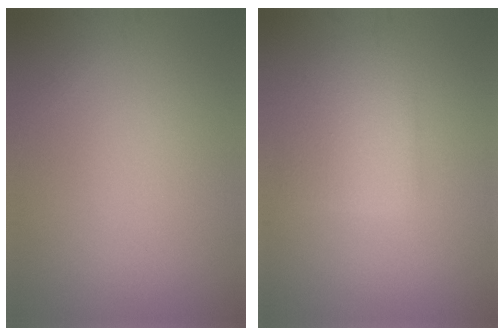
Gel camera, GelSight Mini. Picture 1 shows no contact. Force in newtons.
{"total": 3.3, "press": 3.3, "slide": 0.5}